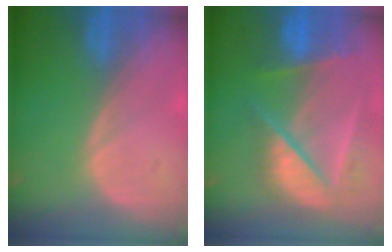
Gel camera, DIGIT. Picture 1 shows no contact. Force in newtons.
{"total": 9.8, "press": 8.2, "slide": 5.3}